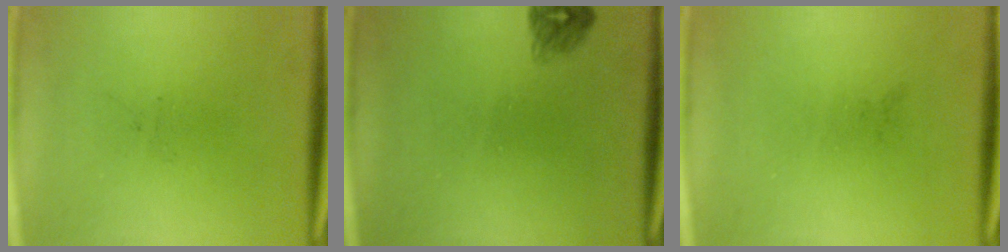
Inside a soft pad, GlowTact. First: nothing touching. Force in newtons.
{"total": 1.4}
{"total": 0.0}